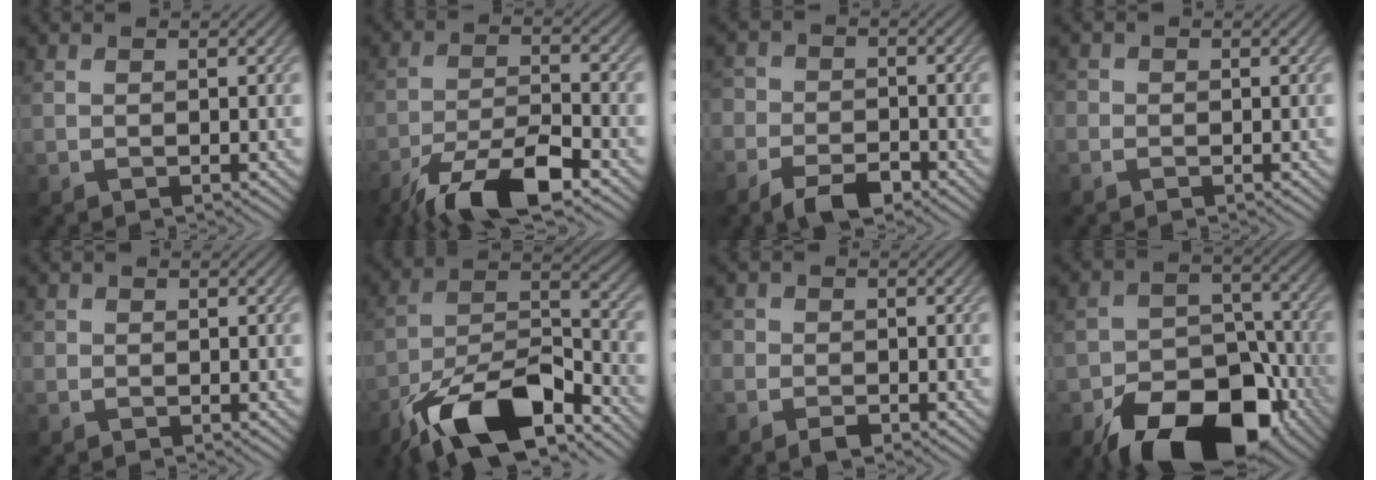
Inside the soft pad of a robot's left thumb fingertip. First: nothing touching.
{"total": 11.2, "force": [-7.7, 3.1, 7.5], "torque": [-0.138, -0.002, -0.145]}
{"total": 5.7, "force": [-3.6, 3.3, 2.9], "torque": [-0.054, -0.003, -0.075]}
{"total": 1.5, "force": [-0.5, 1.4, 0.3], "torque": [0.004, -0.001, -0.014]}
{"total": 0.9, "force": [-0.2, 0.9, 0.1], "torque": [0.003, -0.004, -0.005]}
{"total": 16.1, "force": [-10.6, 5.9, 10.5], "torque": [-0.204, -0.012, -0.209]}
{"total": 2.6, "force": [-1.4, 2.0, 1.0], "torque": [-0.017, -0.006, -0.037]}
{"total": 17.5, "force": [-10.7, 10.0, 9.5], "torque": [-0.148, -0.036, -0.171]}